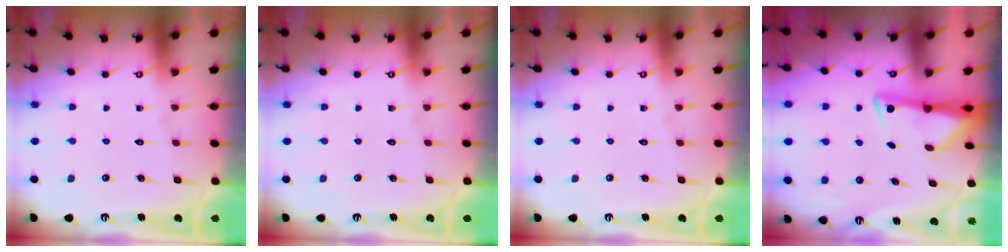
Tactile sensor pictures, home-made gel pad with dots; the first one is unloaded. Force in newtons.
{"total": 0.0}
{"total": 0.0}
{"total": 3.0, "press": 2.9, "slide": 0.5}